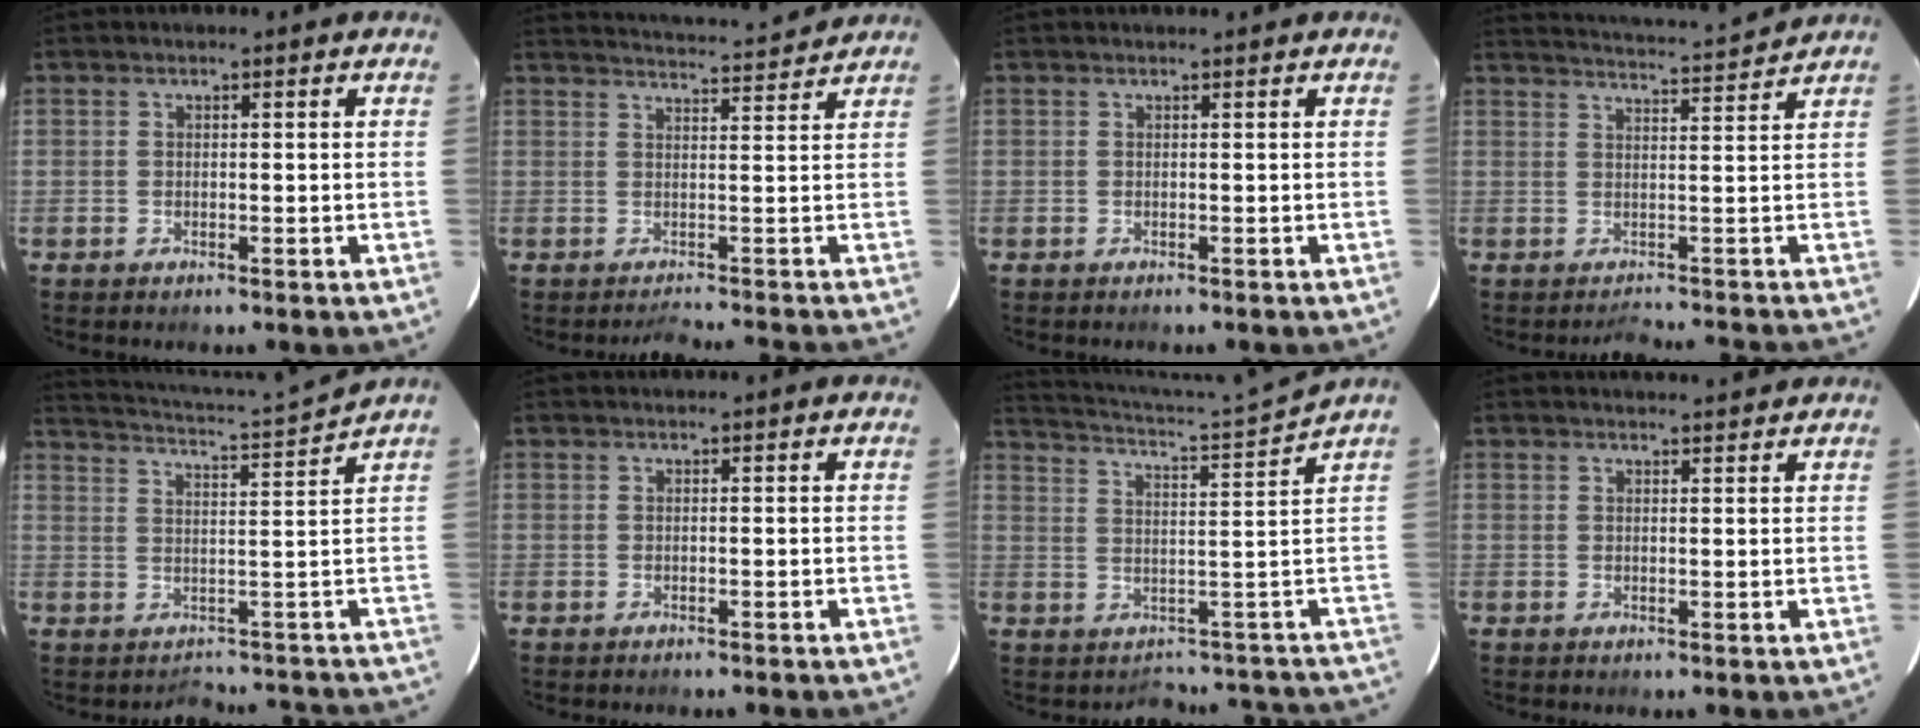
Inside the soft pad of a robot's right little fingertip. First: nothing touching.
{"total": 8.3, "force": [5.9, -0.5, 5.8], "torque": [-0.123, 0.040, 0.071]}
{"total": 0.9, "force": [0.1, 0.2, 0.9], "torque": [-0.024, 0.012, 0.005]}
{"total": 7.5, "force": [4.9, -1.1, 5.6], "torque": [-0.124, 0.027, 0.068]}
{"total": 6.0, "force": [3.8, -1.9, 4.2], "torque": [-0.108, -0.001, 0.070]}
{"total": 1.6, "force": [-1.2, 0.1, 1.0], "torque": [-0.014, 0.008, -0.006]}
{"total": 6.1, "force": [3.0, -2.3, 4.9], "torque": [-0.100, -0.006, 0.068]}
{"total": 5.0, "force": [4.8, 0.2, 1.2], "torque": [-0.016, 0.019, 0.054]}